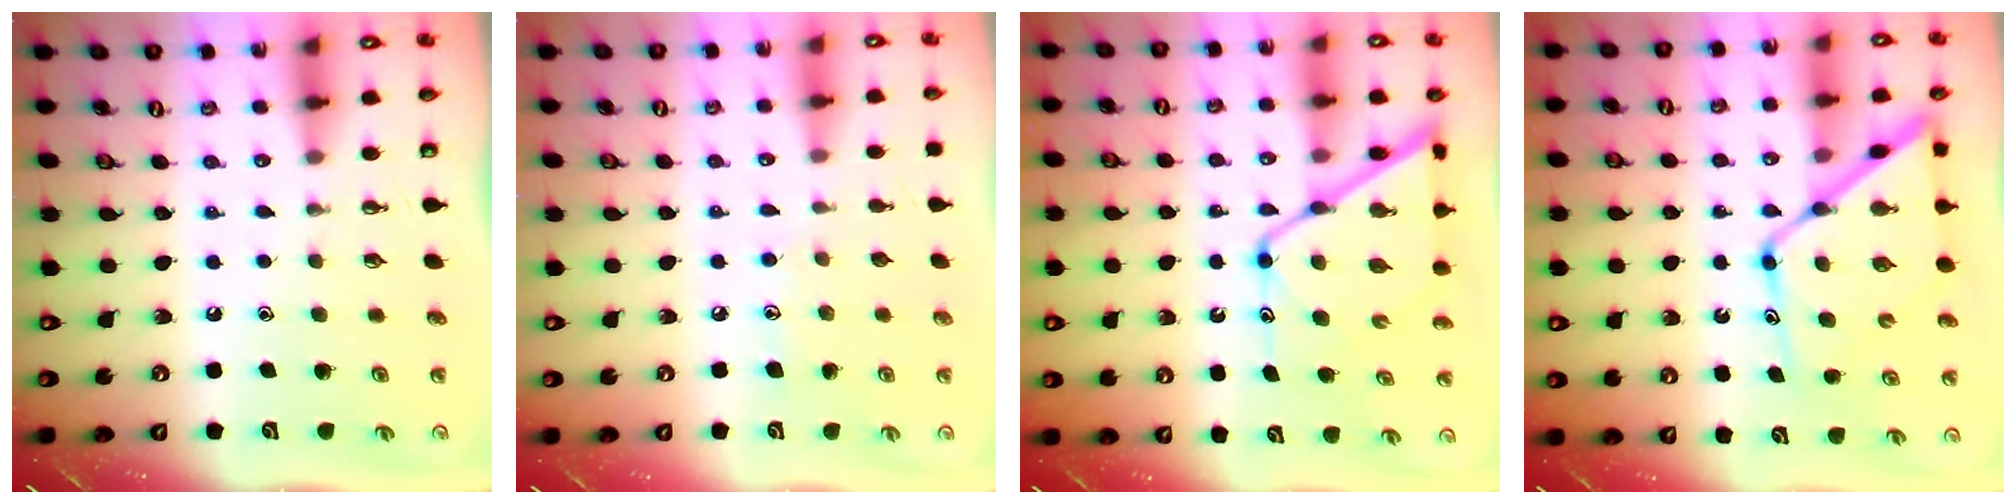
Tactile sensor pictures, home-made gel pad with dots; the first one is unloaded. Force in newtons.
{"total": 5.8, "press": 5.8, "slide": 0.6}
{"total": 14.0, "press": 13.9, "slide": 1.2}
{"total": 15.0, "press": 14.9, "slide": 1.5}